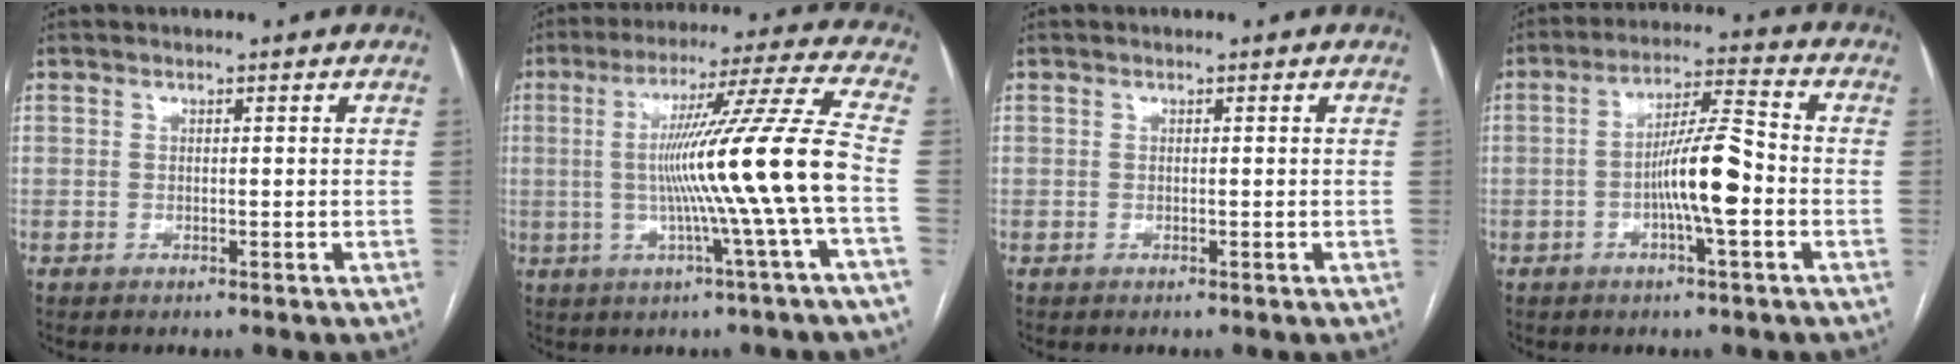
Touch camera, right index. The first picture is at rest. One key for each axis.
{"total": 15.8, "fx": -2.0, "fy": -2.9, "fz": 15.4, "tx": -0.250, "ty": -0.001, "tz": -0.037}
{"total": 0.0}
{"total": 9.0, "fx": -2.2, "fy": 0.6, "fz": 8.7, "tx": -0.160, "ty": 0.011, "tz": -0.042}